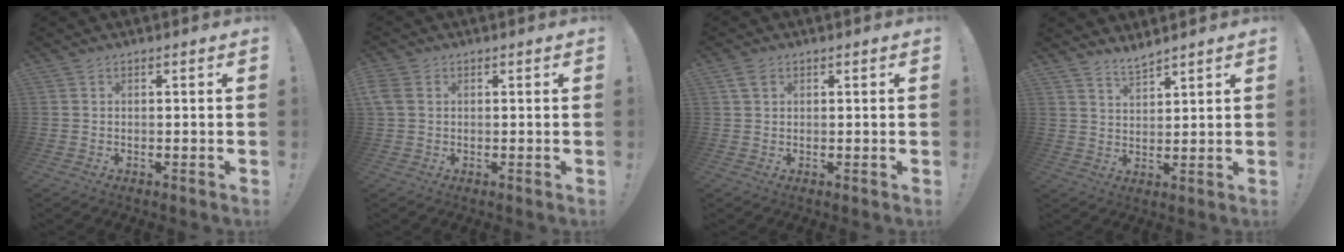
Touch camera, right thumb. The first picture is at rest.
{"total": 4.0, "force": [0.9, 3.0, 2.5], "torque": [-0.069, 0.008, 0.019]}
{"total": 3.3, "force": [1.7, 1.9, 1.9], "torque": [-0.028, -0.001, 0.032]}
{"total": 4.4, "force": [4.1, 1.0, 1.2], "torque": [-0.022, -0.027, 0.077]}